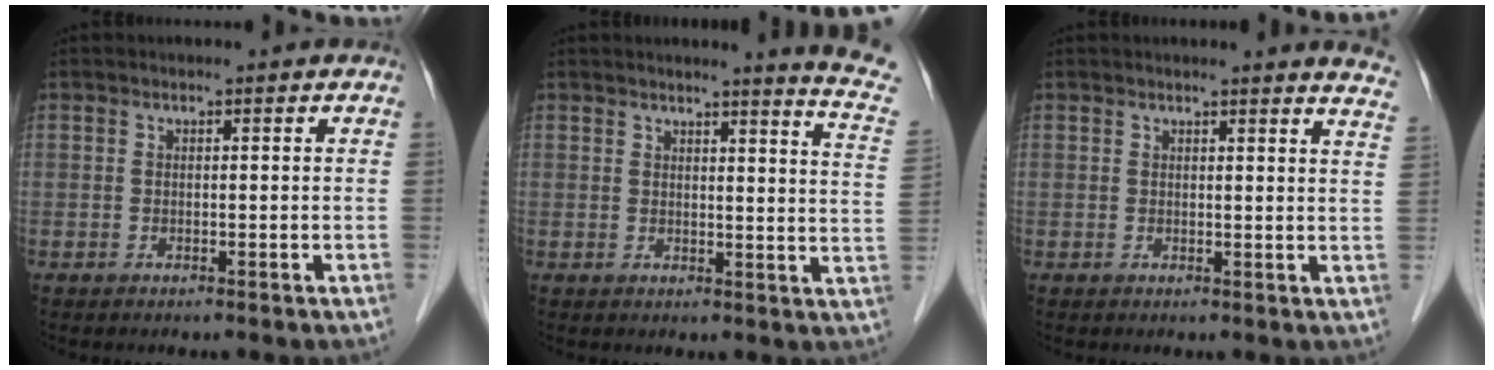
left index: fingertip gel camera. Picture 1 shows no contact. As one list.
[{"total": 8.9, "force": [8.3, -1.1, 3.2], "torque": [-0.036, -0.066, 0.069]}, {"total": 8.3, "force": [8.0, 0.1, 2.1], "torque": [-0.009, -0.045, 0.056]}]